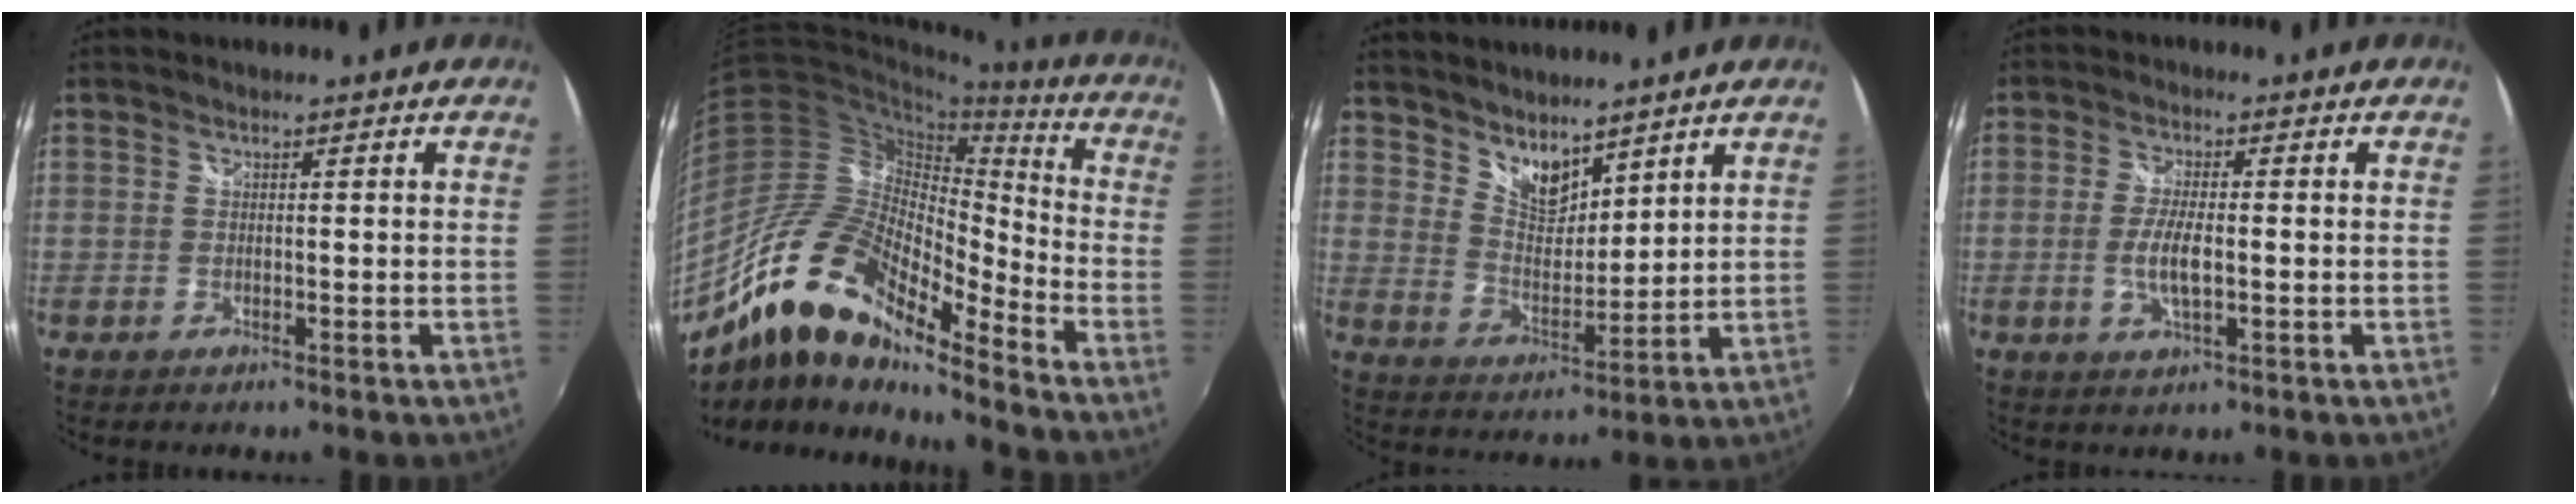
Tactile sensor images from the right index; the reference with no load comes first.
{"total": 16.4, "force": [-12.4, 4.6, 9.6], "torque": [-0.175, -0.001, -0.243]}
{"total": 7.9, "force": [6.5, 3.2, 3.1], "torque": [-0.042, 0.000, 0.124]}
{"total": 5.1, "force": [-0.9, 1.3, 4.9], "torque": [-0.099, -0.005, -0.016]}